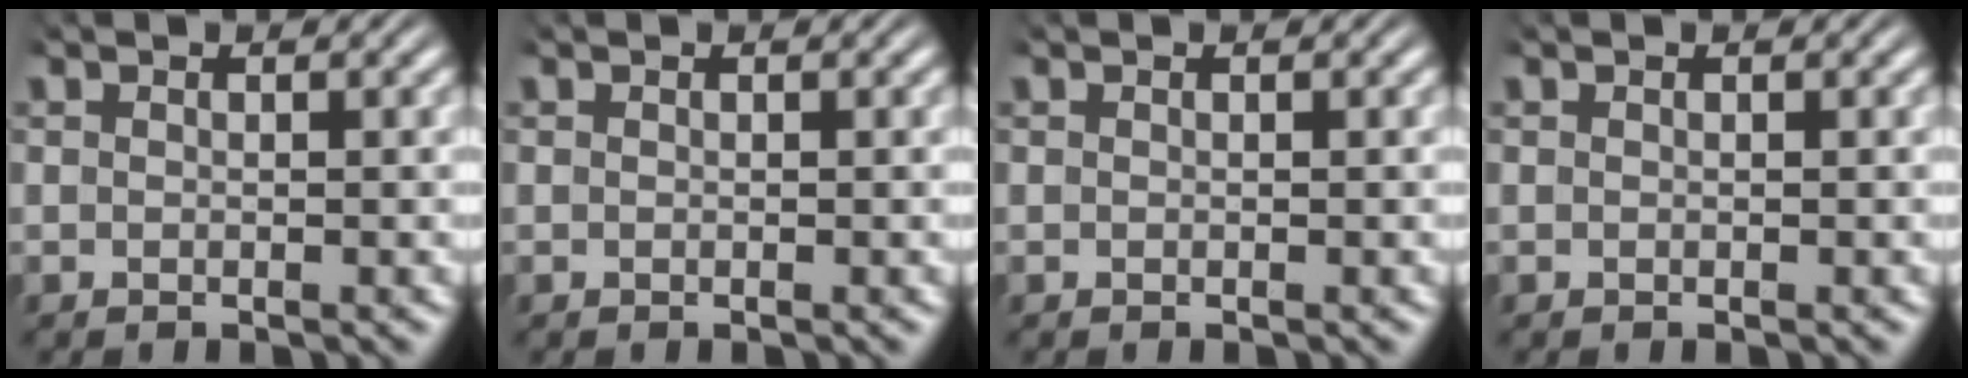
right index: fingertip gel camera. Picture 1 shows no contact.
{"total": 0.0}
{"total": 0.0}
{"total": 0.0}